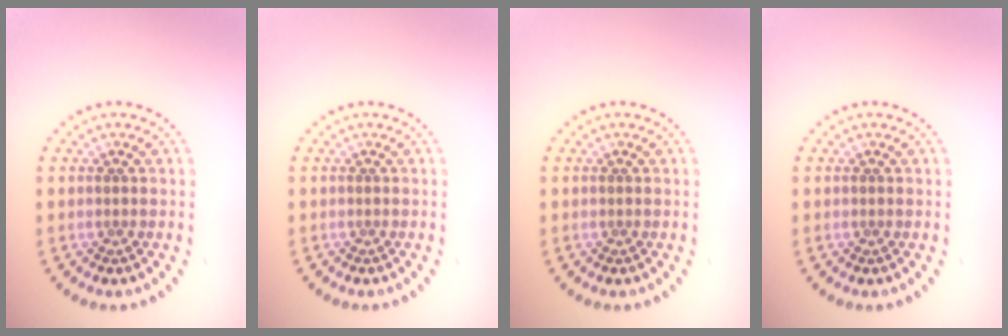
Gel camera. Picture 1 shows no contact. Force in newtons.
{"total": 0.0}
{"total": 0.0}
{"total": 0.0}